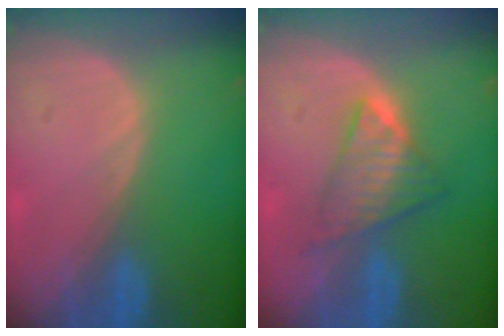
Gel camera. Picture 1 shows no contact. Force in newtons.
{"total": 5.9, "press": 5.9, "slide": 0.8}